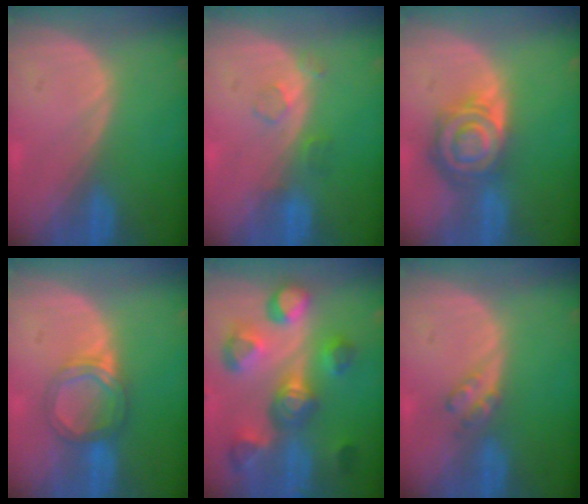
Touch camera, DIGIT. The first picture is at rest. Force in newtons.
{"total": 2.5, "press": 2.5, "slide": 0.3}
{"total": 8.4, "press": 7.2, "slide": 4.3}
{"total": 5.3, "press": 4.8, "slide": 2.2}
{"total": 10.9, "press": 10.0, "slide": 4.4}
{"total": 2.4, "press": 2.4, "slide": 0.2}